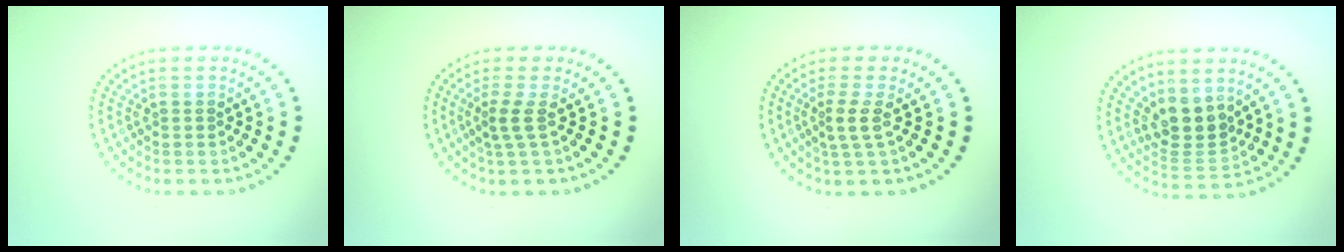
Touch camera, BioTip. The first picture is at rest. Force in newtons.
{"total": 1.9, "press": 1.1, "slide": 1.5}
{"total": 2.0, "press": 1.5, "slide": 1.4}
{"total": 3.8, "press": 3.2, "slide": 2.0}